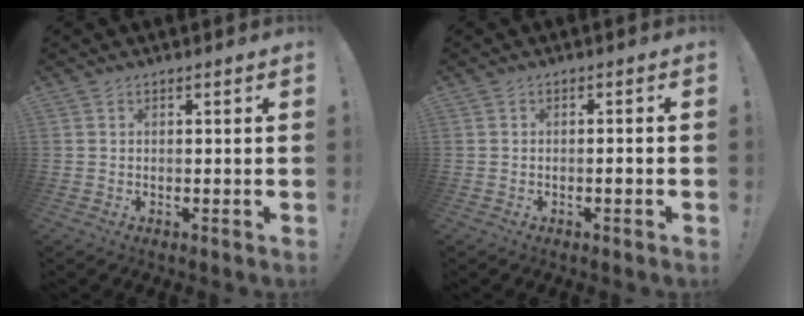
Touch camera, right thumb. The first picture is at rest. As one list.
[{"total": 1.4, "force": [-0.7, -0.4, 1.1], "torque": [-0.018, 0.000, -0.012]}]